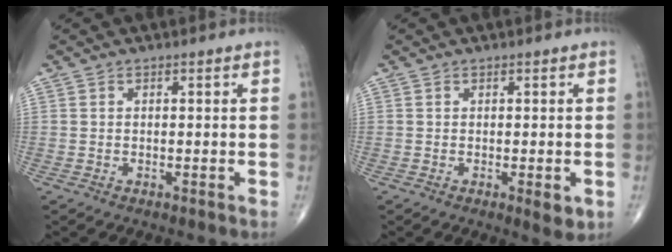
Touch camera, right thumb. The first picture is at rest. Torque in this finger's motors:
{"motor_torque": [0.71, 0.43, -0.09, -0.09, 0.07]}